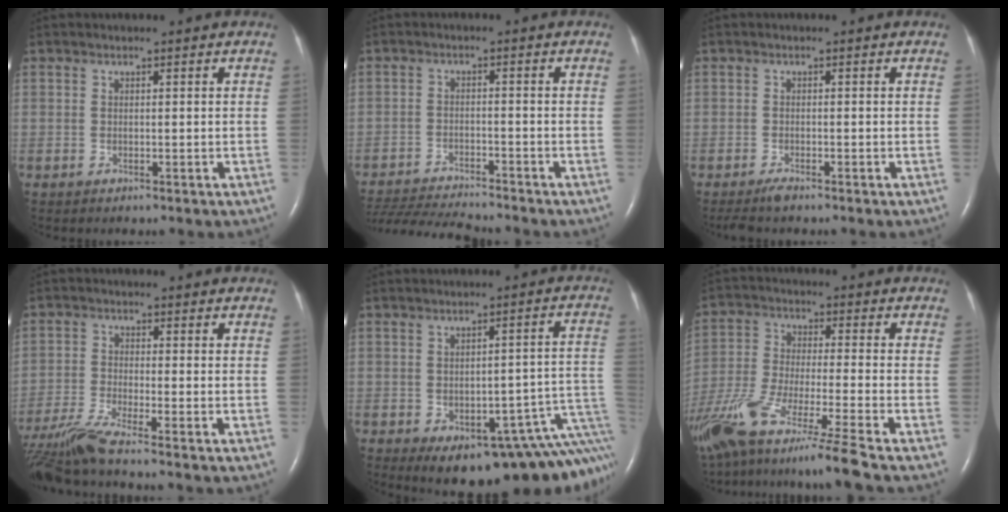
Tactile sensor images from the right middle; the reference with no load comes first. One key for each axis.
{"total": 12.2, "fx": -11.5, "fy": 0.5, "fz": 4.1, "tx": -0.072, "ty": -0.012, "tz": -0.182}
{"total": 2.2, "fx": -1.9, "fy": 0.1, "fz": 1.2, "tx": -0.033, "ty": -0.008, "tz": -0.036}
{"total": 10.7, "fx": -8.7, "fy": -1.5, "fz": 6.0, "tx": -0.125, "ty": -0.026, "tz": -0.163}
{"total": 17.6, "fx": -10.4, "fy": 6.8, "fz": 12.4, "tx": -0.069, "ty": 0.044, "tz": -0.116}
{"total": 19.1, "fx": -15.5, "fy": -1.5, "fz": 11.1, "tx": -0.241, "ty": -0.061, "tz": -0.281}